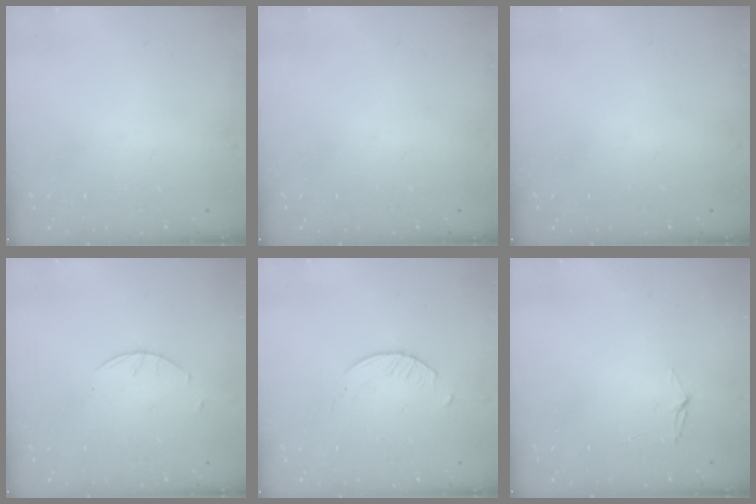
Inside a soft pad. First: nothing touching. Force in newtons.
{"total": 0.0}
{"total": 0.0}
{"total": 1.7, "press": 1.7, "slide": 0.3}
{"total": 2.8, "press": 2.7, "slide": 0.3}
{"total": 3.8, "press": 3.8, "slide": 0.4}